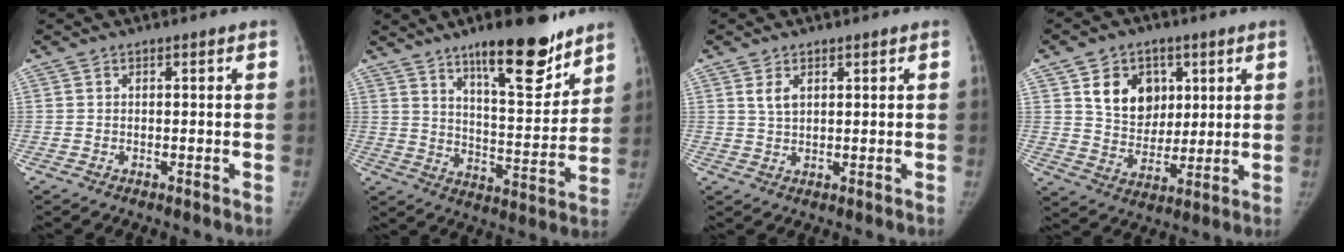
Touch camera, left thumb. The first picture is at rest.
{"total": 17.4, "force": [12.0, 5.0, 11.6], "torque": [-0.131, -0.082, 0.191]}
{"total": 2.7, "force": [1.4, 1.4, 1.8], "torque": [-0.030, -0.004, 0.032]}
{"total": 11.7, "force": [4.3, 9.1, 5.8], "torque": [-0.049, -0.022, 0.082]}